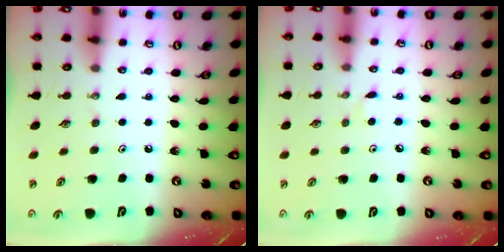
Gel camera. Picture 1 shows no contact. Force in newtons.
{"total": 3.3, "press": 3.2, "slide": 0.4}